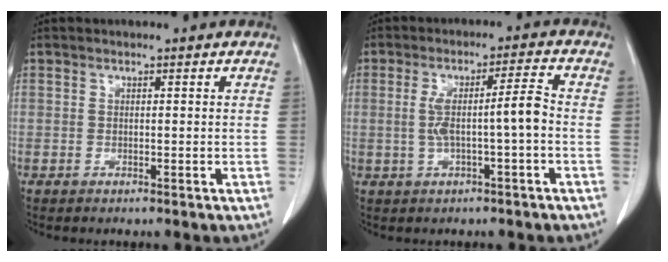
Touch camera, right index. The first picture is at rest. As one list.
[{"total": 6.3, "force": [-0.8, 0.0, 6.3], "torque": [-0.117, 0.020, -0.008]}]